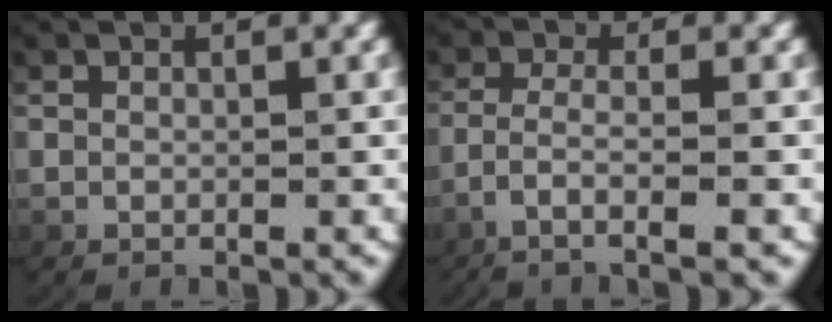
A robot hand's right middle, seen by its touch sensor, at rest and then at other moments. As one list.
[{"total": 3.7, "force": [-2.1, 0.5, 3.1], "torque": [-0.071, -0.013, -0.029]}]